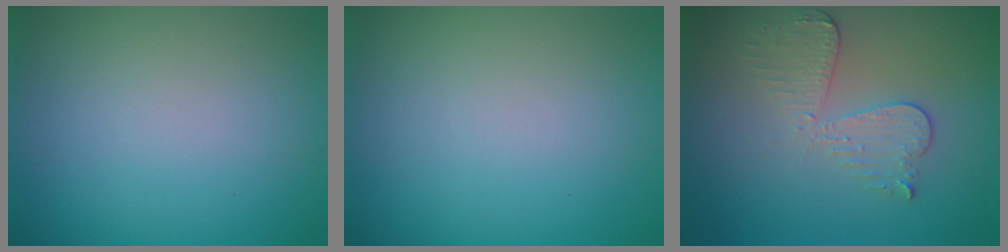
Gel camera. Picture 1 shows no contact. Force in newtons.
{"total": 0.0}
{"total": 3.1, "press": 2.7, "slide": 1.4}